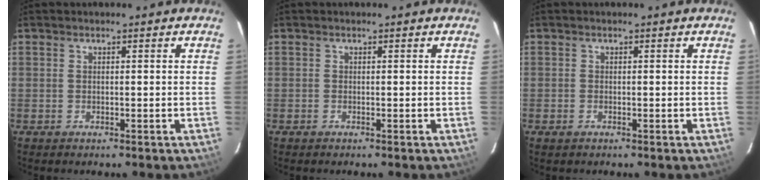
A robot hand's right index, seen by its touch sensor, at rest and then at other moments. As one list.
[{"total": 0.0}, {"total": 0.8, "force": [-0.5, 0.6, 0.3], "torque": [-0.006, -0.003, -0.010]}]